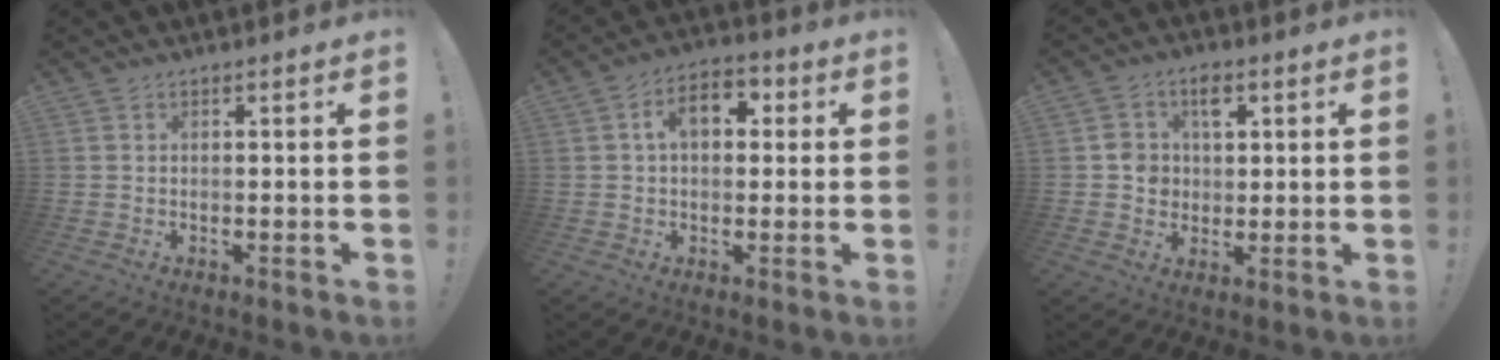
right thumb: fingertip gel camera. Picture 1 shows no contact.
{"total": 9.0, "force": [2.0, 5.9, 6.6], "torque": [-0.100, 0.013, 0.033]}
{"total": 7.2, "force": [2.1, 6.2, 2.9], "torque": [-0.032, -0.009, 0.037]}